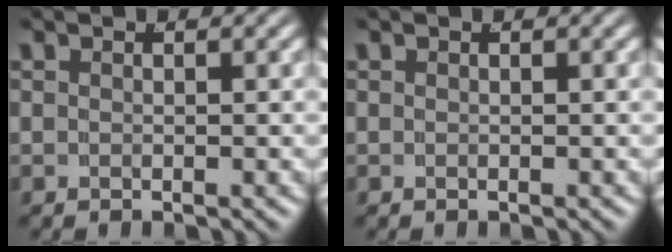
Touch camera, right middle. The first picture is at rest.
{"total": 0.0}